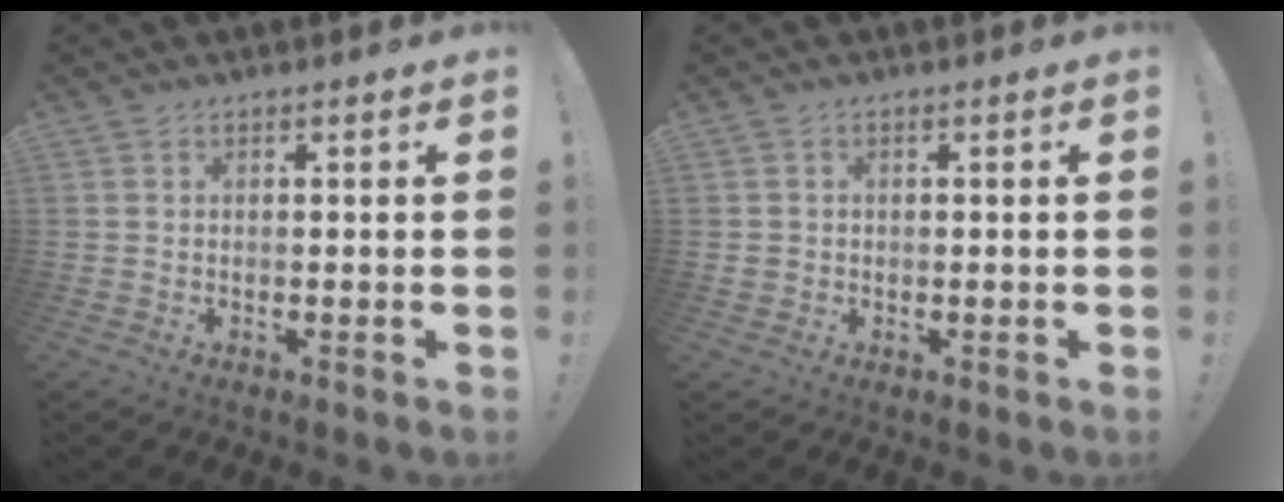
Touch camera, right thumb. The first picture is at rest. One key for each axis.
{"total": 1.6, "fx": -0.2, "fy": 1.6, "fz": 0.5, "tx": -0.007, "ty": 0.002, "tz": -0.002}